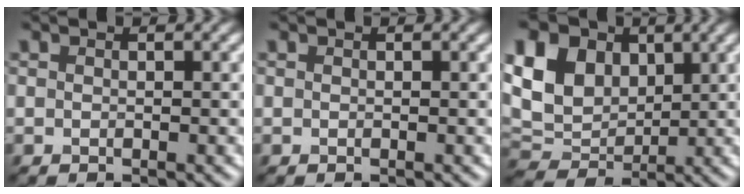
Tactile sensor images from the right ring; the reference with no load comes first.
{"total": 0.0}
{"total": 10.0, "force": [3.5, 7.3, 5.8], "torque": [-0.145, 0.035, 0.050]}